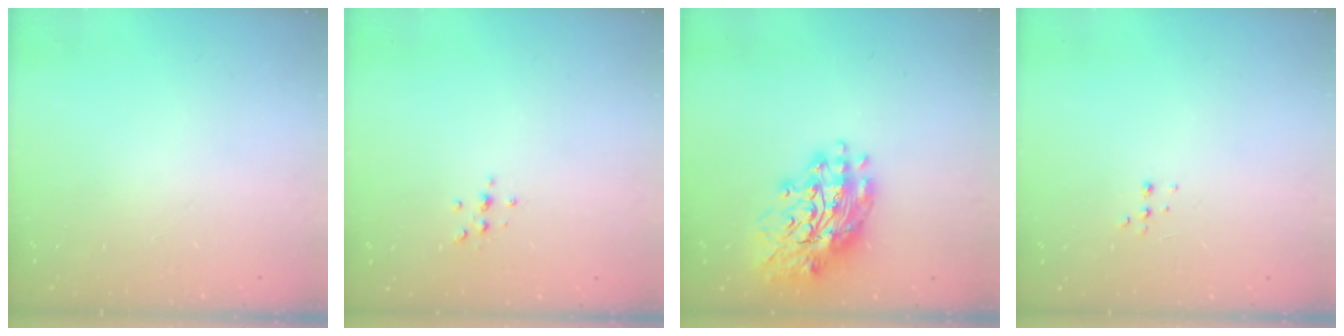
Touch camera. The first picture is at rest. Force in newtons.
{"total": 2.3, "press": 2.3, "slide": 0.2}
{"total": 16.6, "press": 16.5, "slide": 1.7}
{"total": 3.4, "press": 3.3, "slide": 0.8}